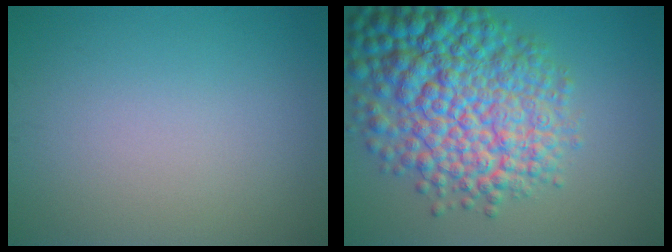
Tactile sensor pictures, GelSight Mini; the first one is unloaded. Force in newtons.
{"total": 11.6, "press": 11.6, "slide": 0.2}